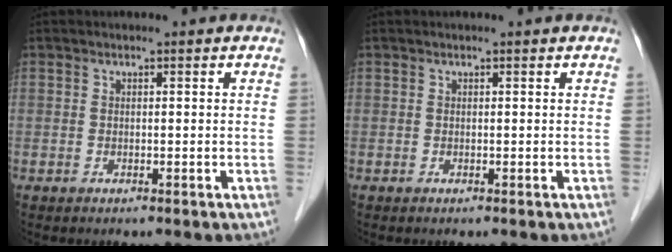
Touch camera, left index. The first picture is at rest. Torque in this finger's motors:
{"motor_torque": [0.00, 0.00, 0.00, 0.00]}